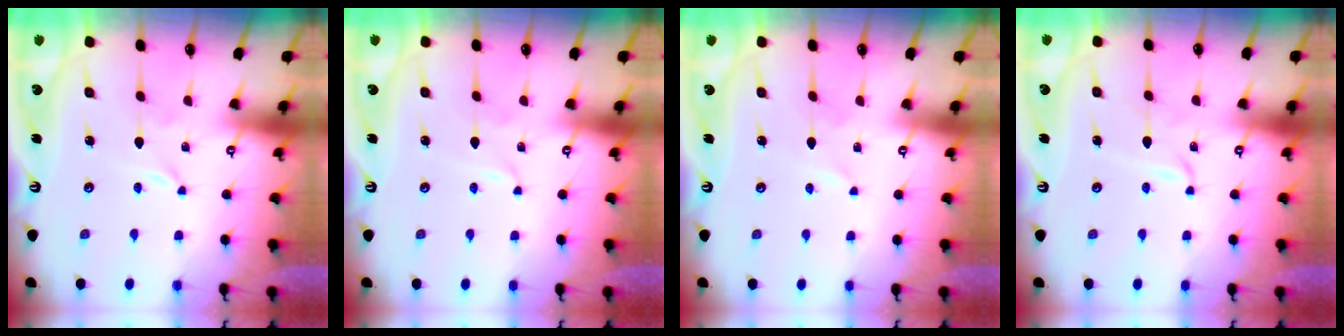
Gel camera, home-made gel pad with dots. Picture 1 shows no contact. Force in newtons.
{"total": 1.0, "press": 1.0, "slide": 0.0}
{"total": 1.7, "press": 1.7, "slide": 0.3}
{"total": 1.9, "press": 1.8, "slide": 0.3}